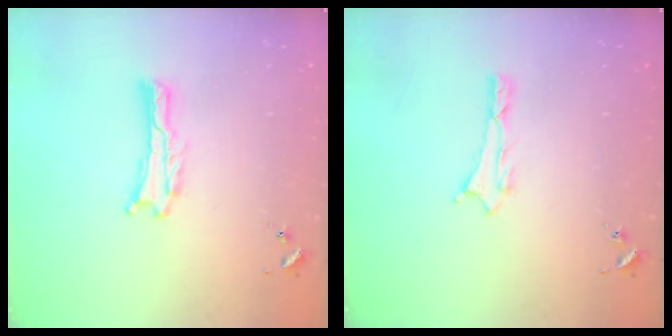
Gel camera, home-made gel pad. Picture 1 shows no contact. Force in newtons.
{"total": 0.8, "press": 0.8, "slide": 0.2}